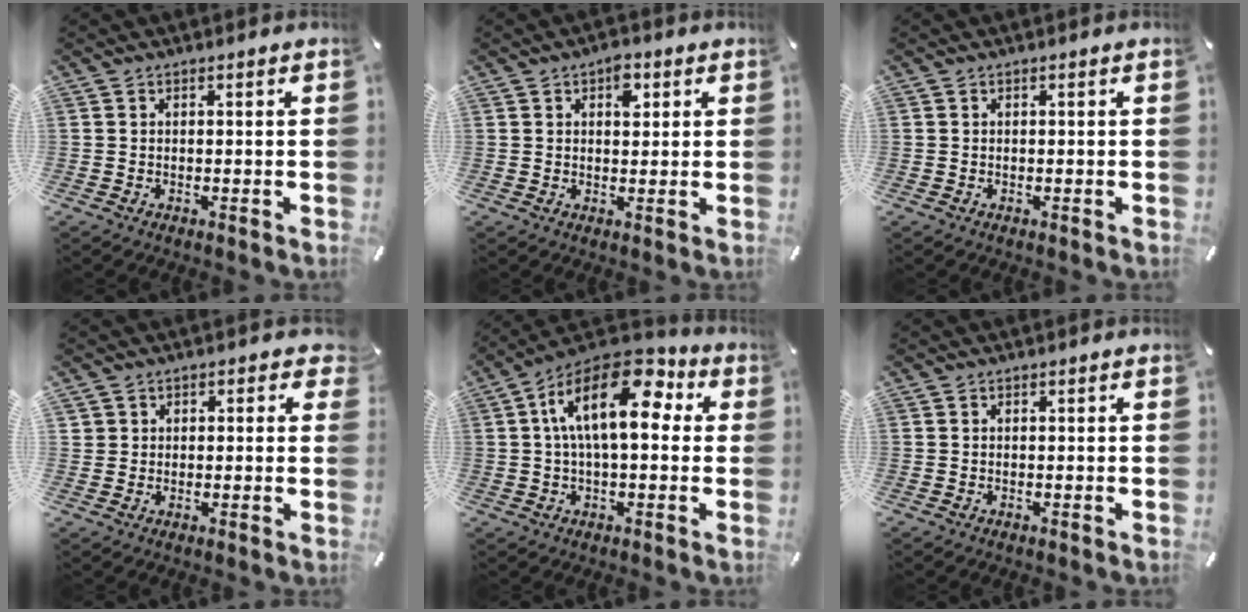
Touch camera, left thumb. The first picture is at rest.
{"total": 4.1, "force": [1.7, 2.6, 2.7], "torque": [-0.018, -0.009, 0.021]}
{"total": 0.0}
{"total": 3.3, "force": [1.2, 3.0, 0.6], "torque": [0.006, -0.003, 0.017]}
{"total": 17.4, "force": [4.5, 8.5, 14.5], "torque": [-0.250, -0.019, 0.072]}
{"total": 0.0}